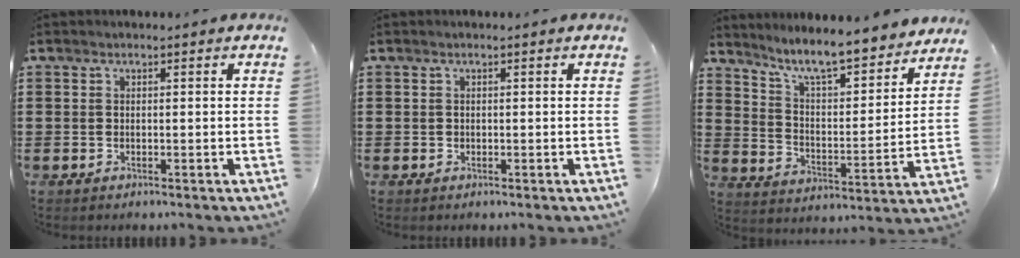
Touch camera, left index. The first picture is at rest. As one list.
[{"total": 0.0}, {"total": 7.8, "force": [7.1, 0.1, 3.3], "torque": [-0.092, -0.053, 0.120]}]